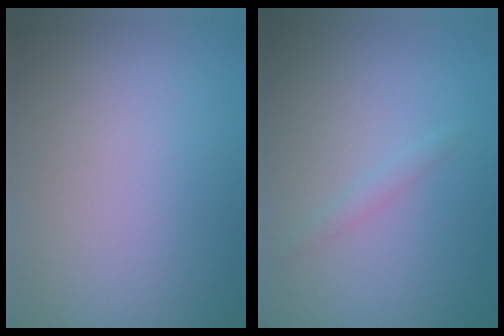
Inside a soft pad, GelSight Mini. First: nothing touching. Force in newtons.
{"total": 0.9, "press": 0.8, "slide": 0.0}